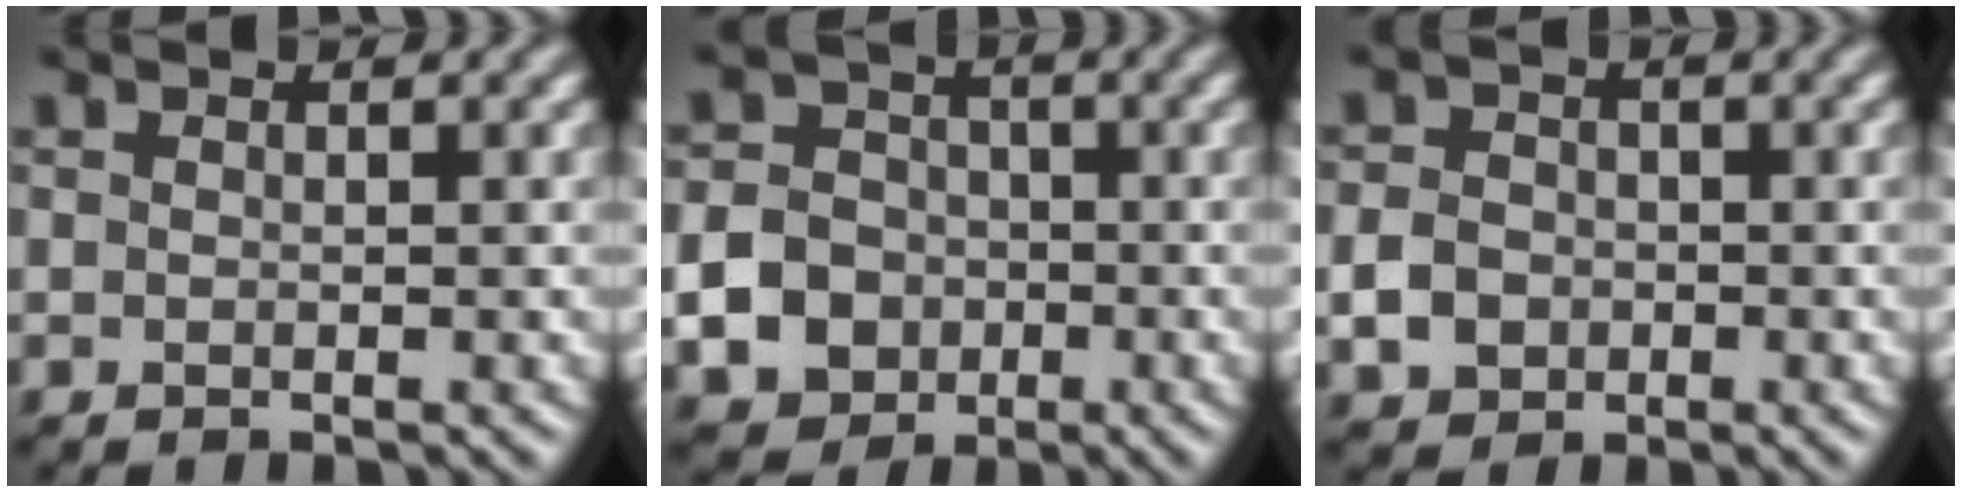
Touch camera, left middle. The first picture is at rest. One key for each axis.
{"total": 11.2, "fx": -4.4, "fy": 9.9, "fz": 2.5, "tx": -0.074, "ty": -0.035, "tz": -0.094}
{"total": 3.1, "fx": -1.2, "fy": 2.5, "fz": 1.3, "tx": -0.027, "ty": 0.001, "tz": -0.027}